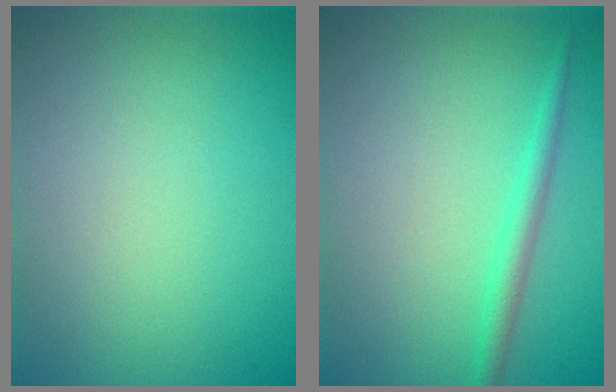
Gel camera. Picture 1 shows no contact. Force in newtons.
{"total": 1.8, "press": 1.8, "slide": 0.1}